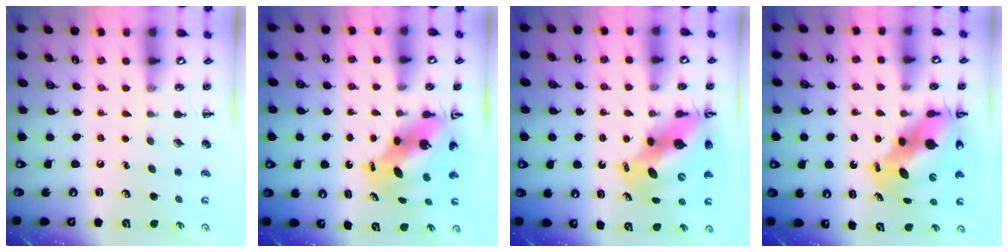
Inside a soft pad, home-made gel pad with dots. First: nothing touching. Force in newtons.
{"total": 8.1, "press": 7.8, "slide": 2.3}
{"total": 10.9, "press": 10.7, "slide": 2.5}
{"total": 10.4, "press": 10.0, "slide": 3.0}